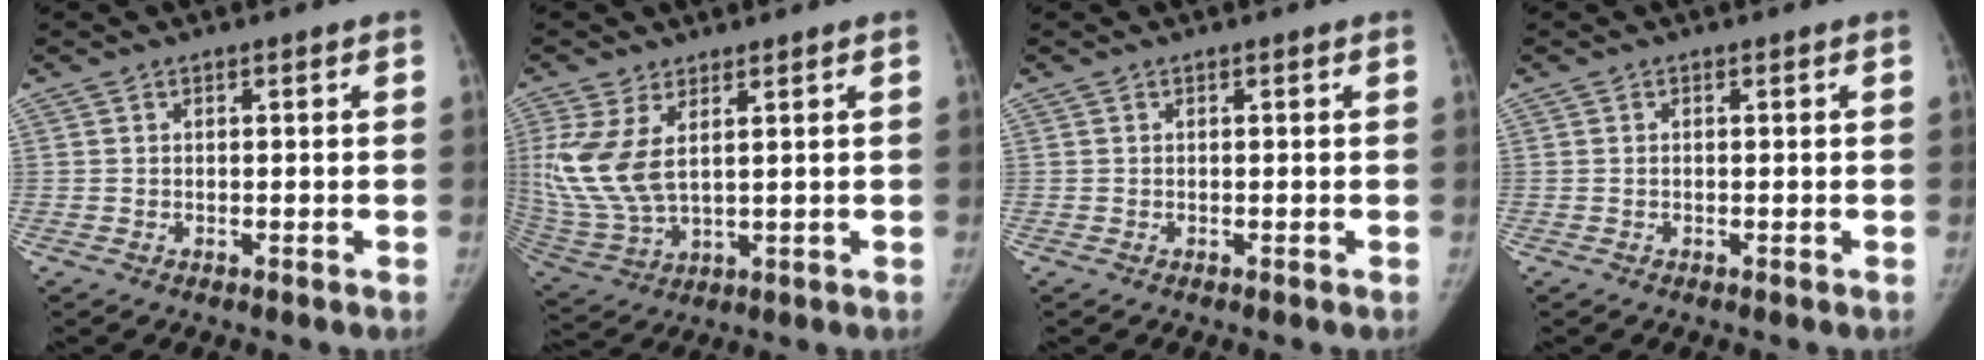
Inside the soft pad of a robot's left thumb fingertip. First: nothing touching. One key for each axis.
{"total": 10.9, "fx": 3.2, "fy": 5.5, "fz": 8.9, "tx": -0.201, "ty": -0.014, "tz": 0.079}
{"total": 0.0}
{"total": 0.0}